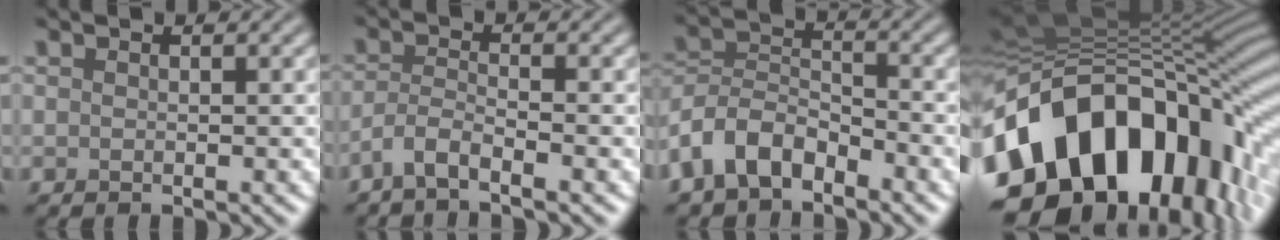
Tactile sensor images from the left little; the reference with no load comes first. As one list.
[{"total": 2.4, "force": [-1.9, 0.3, 1.5], "torque": [-0.032, -0.002, -0.048]}, {"total": 5.6, "force": [-3.7, 3.1, 2.8], "torque": [-0.054, 0.002, -0.084]}, {"total": 18.9, "force": [-5.4, 12.6, 13.1], "torque": [-0.237, -0.001, -0.094]}]